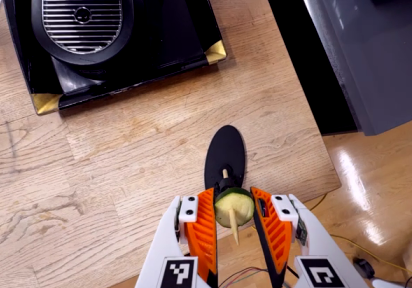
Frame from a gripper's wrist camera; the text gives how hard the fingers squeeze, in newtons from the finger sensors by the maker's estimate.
{"total": 7.7, "left": 7.0, "right": 8.3}